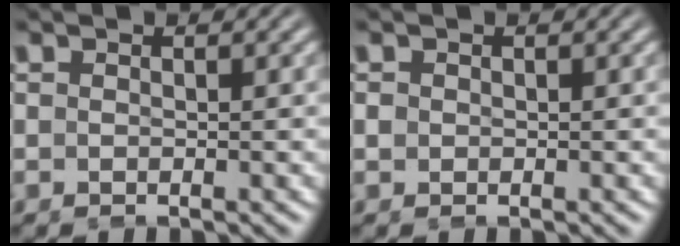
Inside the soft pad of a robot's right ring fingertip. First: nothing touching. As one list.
[{"total": 0.7, "force": [0.1, 0.7, 0.2], "torque": [-0.009, -0.005, 0.004]}]